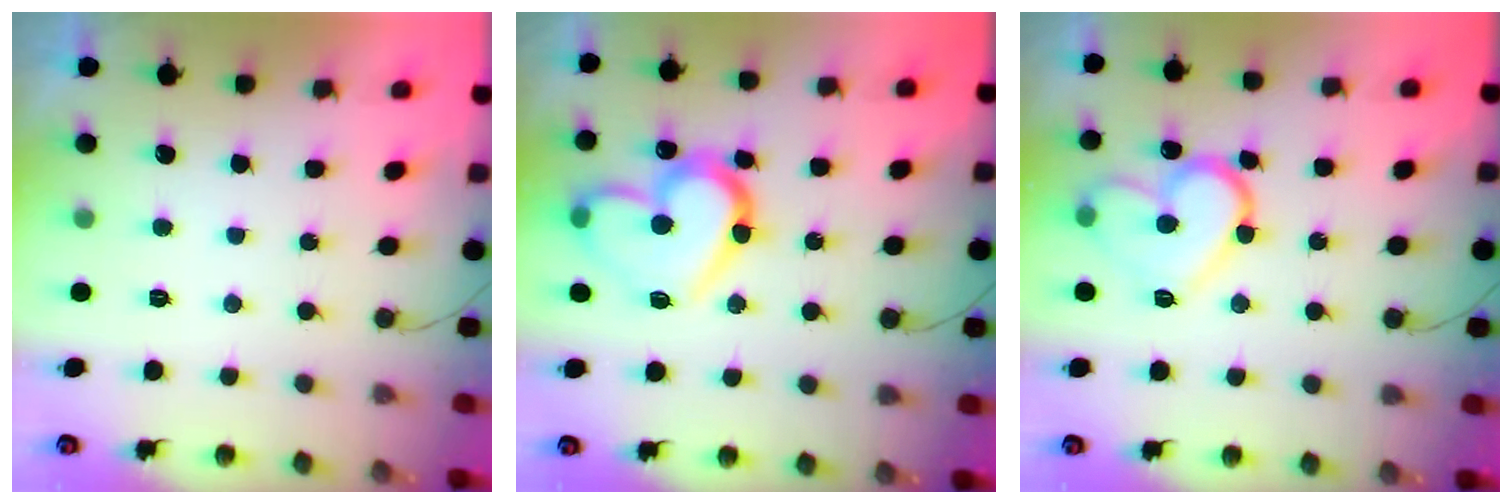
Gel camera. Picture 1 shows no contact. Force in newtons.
{"total": 18.4, "press": 18.2, "slide": 2.0}
{"total": 14.2, "press": 14.1, "slide": 1.4}